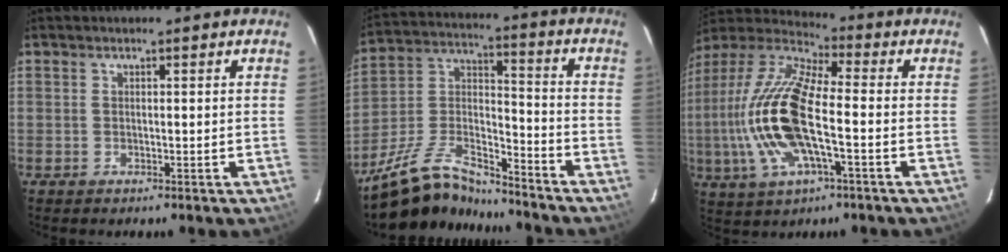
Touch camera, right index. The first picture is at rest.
{"total": 16.4, "force": [-13.6, 5.8, 7.2], "torque": [-0.162, 0.027, -0.240]}
{"total": 19.2, "force": [-3.1, 6.4, 17.8], "torque": [-0.368, -0.003, -0.068]}